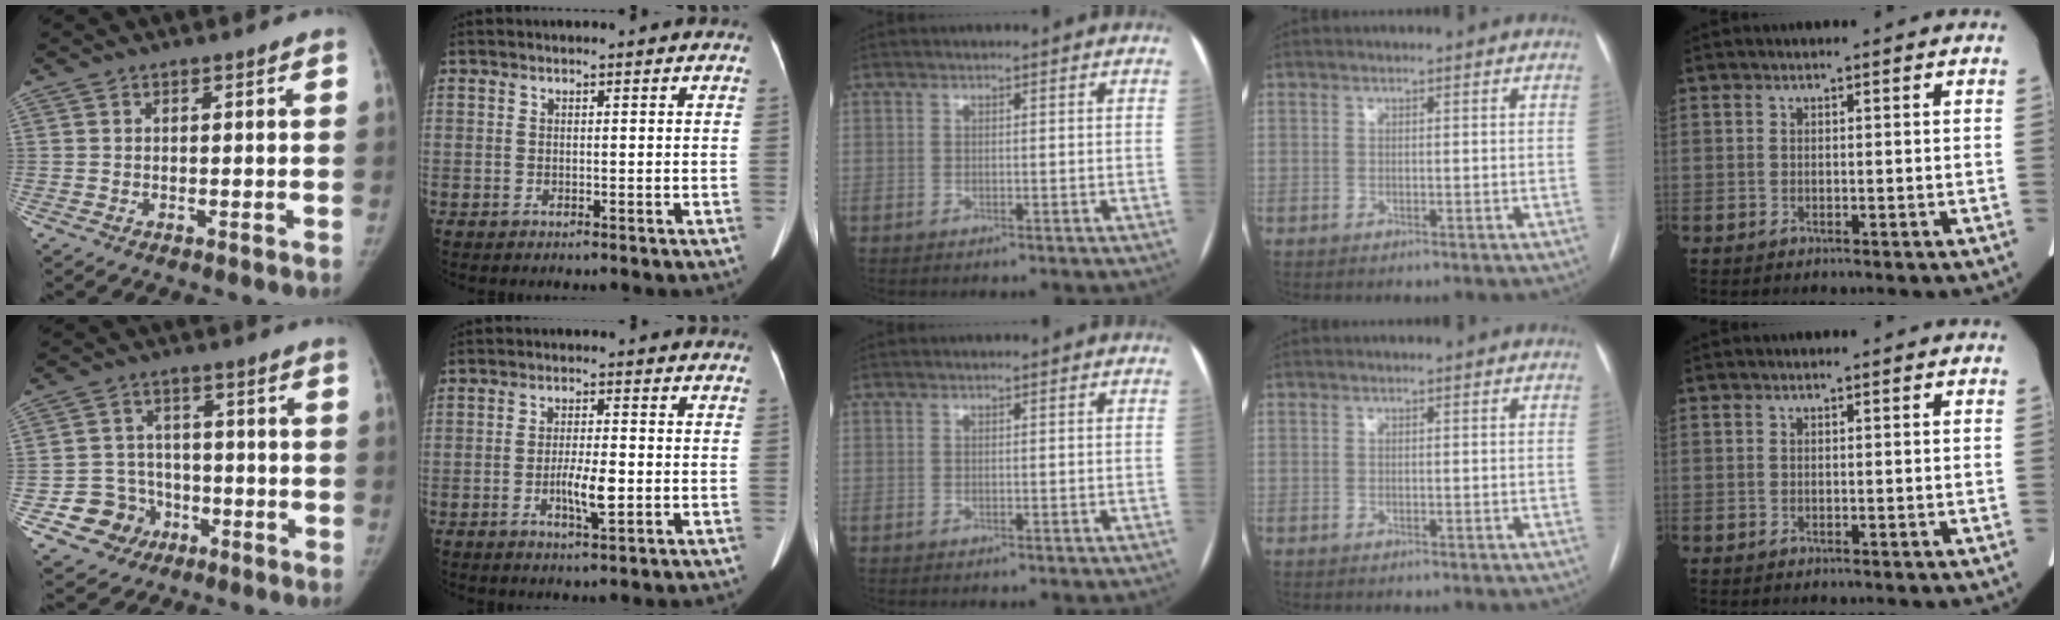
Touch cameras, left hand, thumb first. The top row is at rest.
{"thumb": {"total": 8.5, "force": [-3.6, 7.6, 1.5], "torque": [0.010, 0.027, -0.053]}, "index": {"total": 5.0, "force": [-1.4, 1.0, 4.7], "torque": [-0.086, -0.005, -0.025]}}